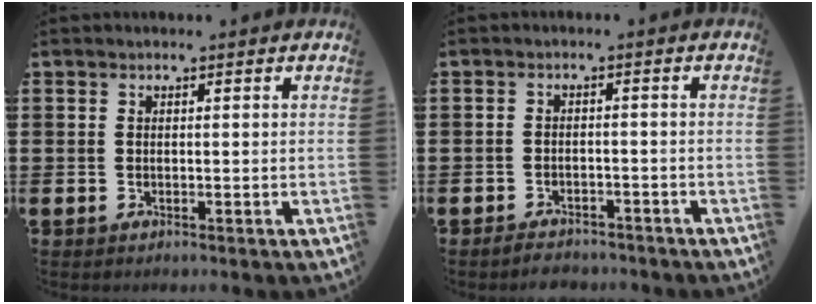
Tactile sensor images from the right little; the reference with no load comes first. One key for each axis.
{"total": 1.9, "fx": -1.8, "fy": 0.3, "fz": -0.1, "tx": -0.006, "ty": 0.003, "tz": -0.040}